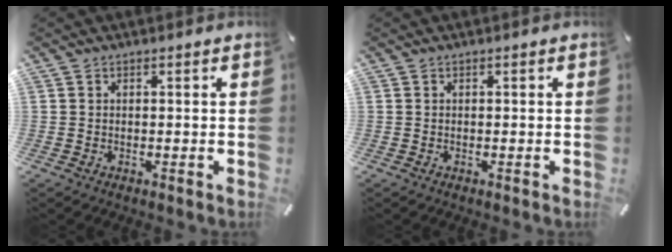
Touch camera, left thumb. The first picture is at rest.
{"total": 0.0}